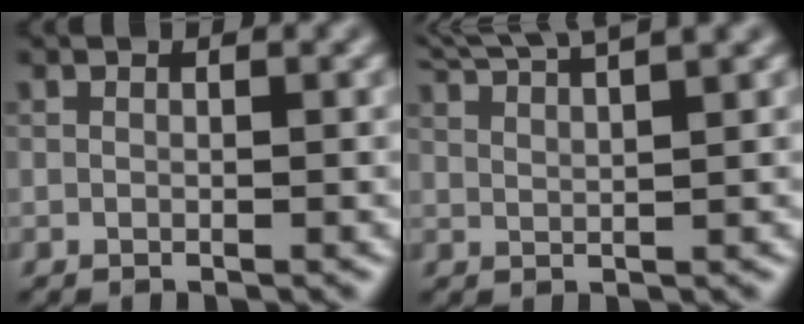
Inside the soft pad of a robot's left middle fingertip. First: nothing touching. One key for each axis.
{"total": 6.5, "fx": 5.4, "fy": 1.3, "fz": 3.4, "tx": -0.040, "ty": 0.030, "tz": 0.054}